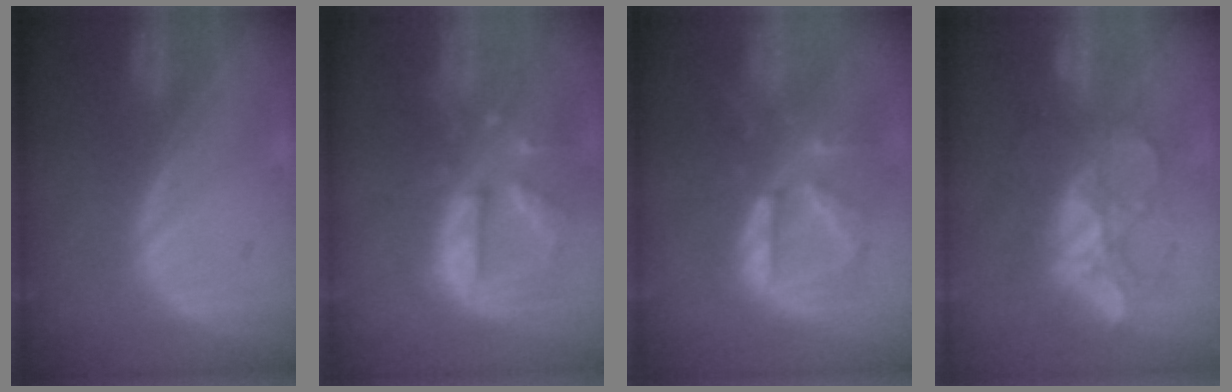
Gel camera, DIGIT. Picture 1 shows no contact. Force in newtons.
{"total": 10.8, "press": 9.5, "slide": 5.1}
{"total": 9.3, "press": 8.9, "slide": 2.8}
{"total": 9.6, "press": 8.5, "slide": 4.4}